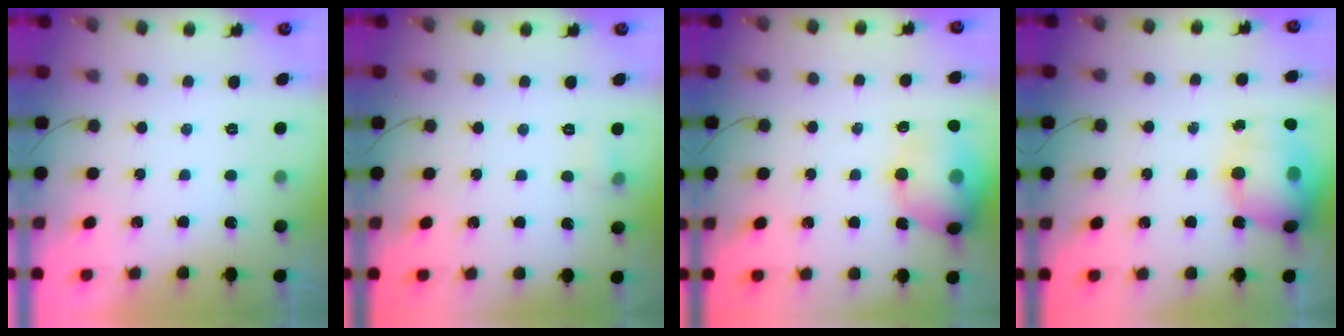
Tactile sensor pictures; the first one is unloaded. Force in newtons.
{"total": 4.0, "press": 3.8, "slide": 1.0}
{"total": 14.8, "press": 14.7, "slide": 2.1}
{"total": 16.9, "press": 16.5, "slide": 3.7}